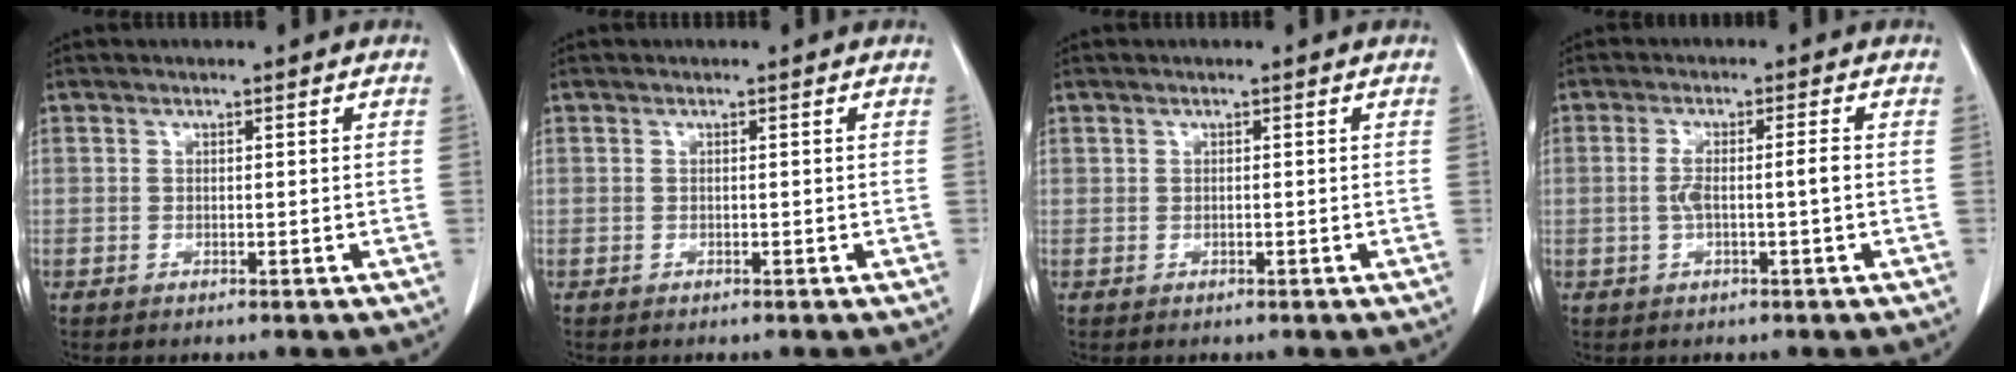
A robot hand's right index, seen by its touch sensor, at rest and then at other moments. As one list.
[{"total": 0.0}, {"total": 0.0}, {"total": 3.8, "force": [-0.4, 0.3, 3.8], "torque": [-0.078, 0.007, -0.004]}]